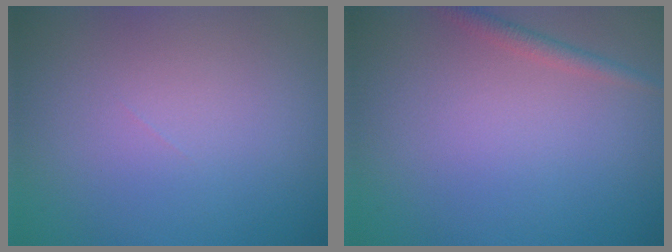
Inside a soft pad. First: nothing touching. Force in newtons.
{"total": 1.4, "press": 1.4, "slide": 0.0}